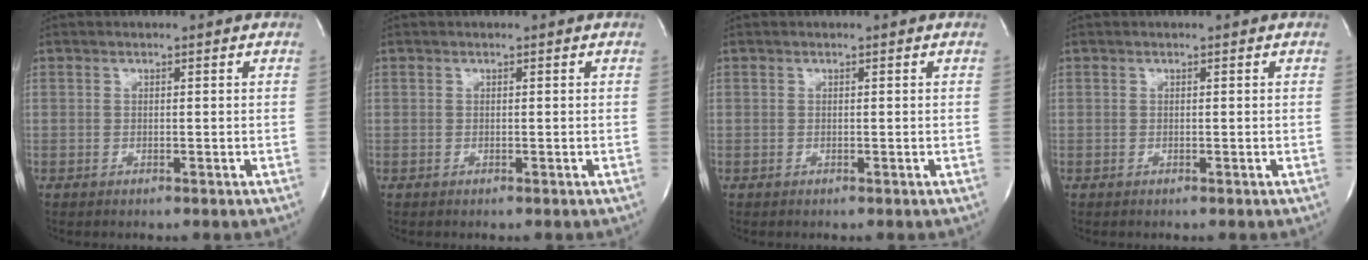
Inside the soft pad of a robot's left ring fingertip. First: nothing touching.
{"total": 0.0}
{"total": 0.0}
{"total": 0.0}